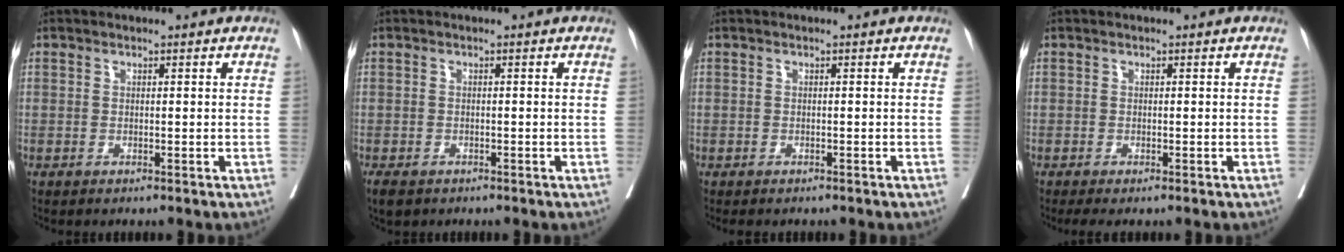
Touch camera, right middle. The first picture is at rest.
{"total": 3.6, "force": [-2.6, 1.9, 1.5], "torque": [-0.026, -0.007, -0.038]}
{"total": 2.1, "force": [-1.8, 0.9, 0.6], "torque": [-0.012, -0.004, -0.022]}
{"total": 2.0, "force": [-1.6, 0.4, 1.1], "torque": [-0.014, -0.007, -0.024]}